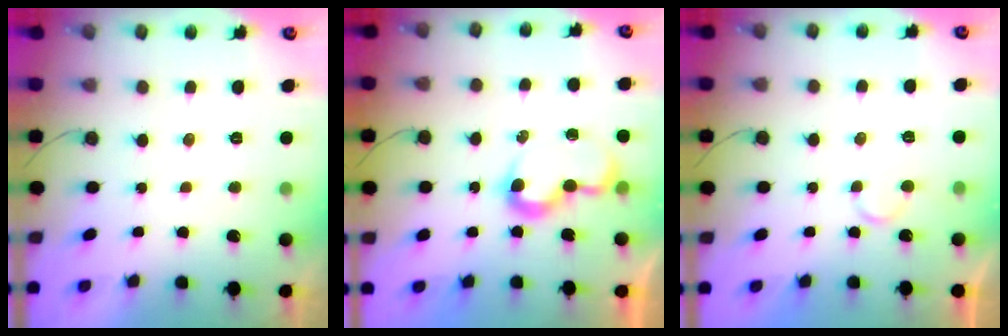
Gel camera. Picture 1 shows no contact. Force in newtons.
{"total": 7.5, "press": 7.5, "slide": 0.2}
{"total": 5.1, "press": 5.1, "slide": 0.4}